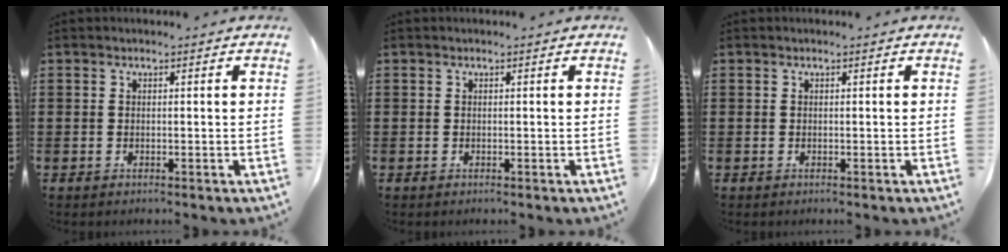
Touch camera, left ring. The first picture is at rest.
{"total": 0.0}
{"total": 0.0}